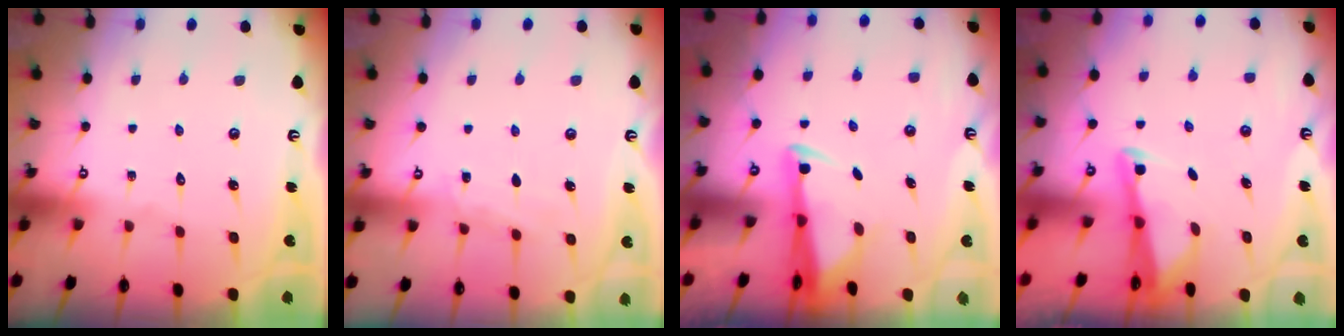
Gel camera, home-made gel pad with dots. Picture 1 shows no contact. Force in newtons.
{"total": 4.8, "press": 4.8, "slide": 0.5}
{"total": 2.9, "press": 2.7, "slide": 0.9}
{"total": 2.5, "press": 2.5, "slide": 0.2}